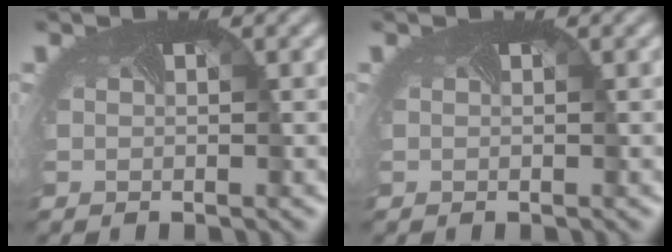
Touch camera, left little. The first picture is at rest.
{"total": 0.0}